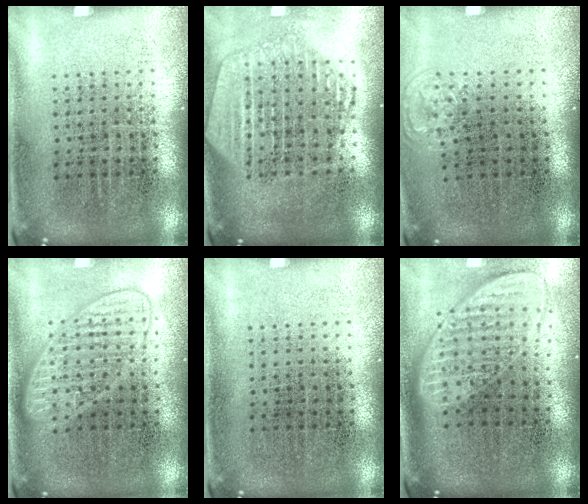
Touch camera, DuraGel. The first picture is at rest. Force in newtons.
{"total": 2.1, "press": 1.9, "slide": 1.0}
{"total": 0.5, "press": 0.5, "slide": 0.1}
{"total": 2.8, "press": 2.7, "slide": 0.4}
{"total": 0.0}
{"total": 1.9, "press": 1.5, "slide": 1.2}